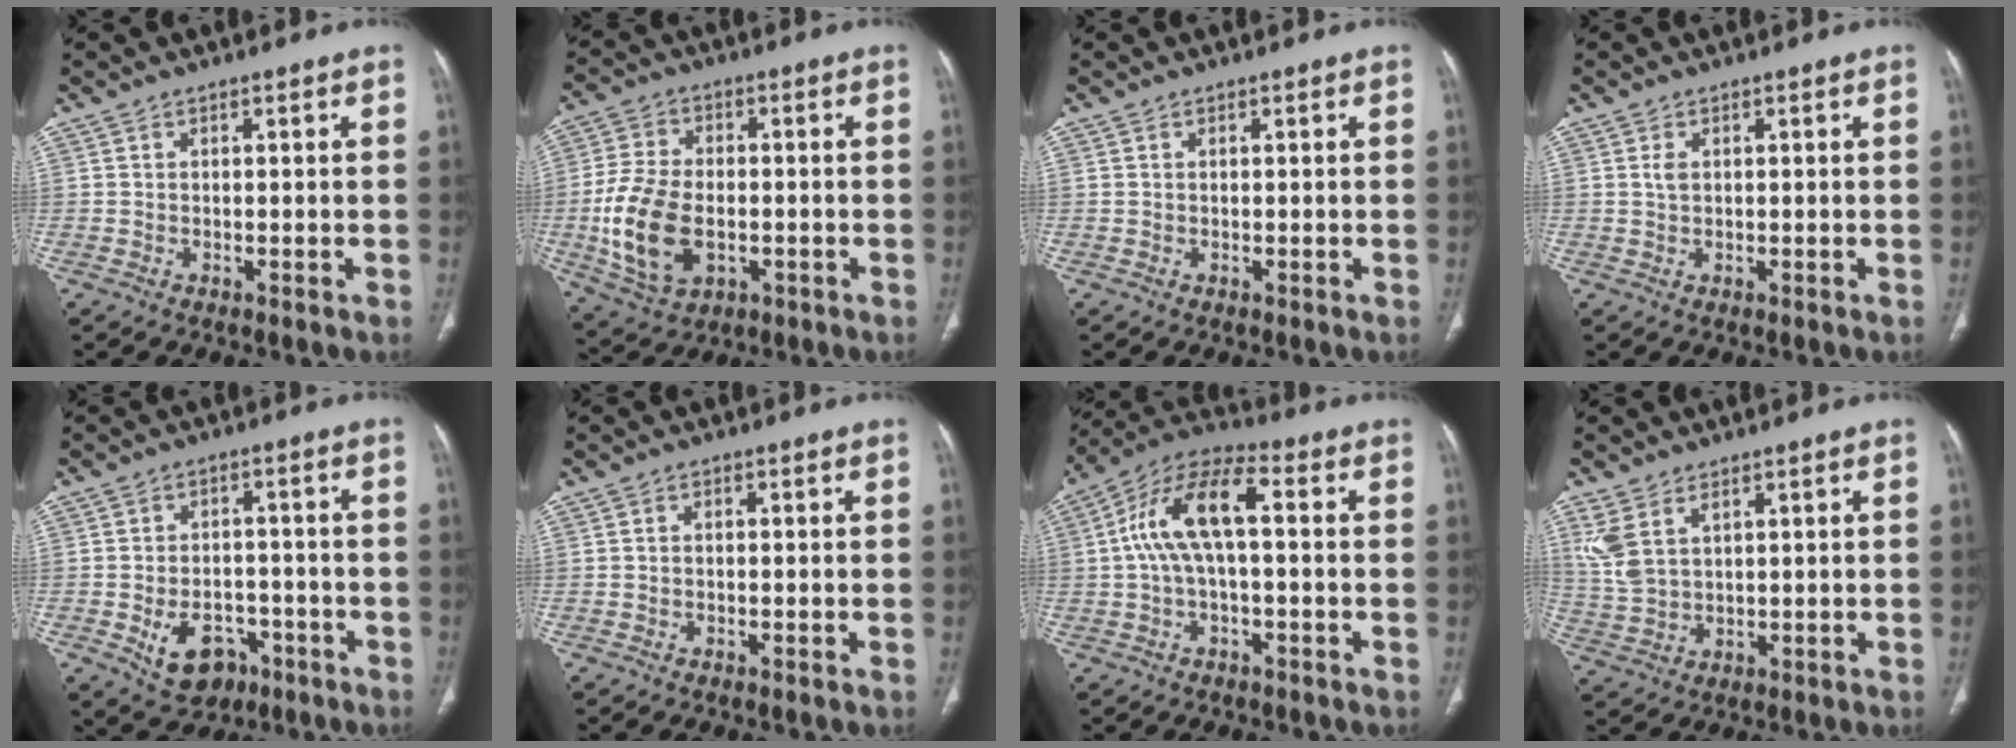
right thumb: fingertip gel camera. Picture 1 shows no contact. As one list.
[{"total": 14.3, "force": [-2.6, 9.1, 10.8], "torque": [-0.211, 0.003, -0.038]}, {"total": 0.0}, {"total": 1.4, "force": [0.4, 0.8, 1.1], "torque": [-0.023, 0.002, 0.010]}, {"total": 9.1, "force": [-4.0, 6.6, 4.9], "torque": [-0.058, 0.028, -0.049]}, {"total": 0.7, "force": [-0.1, 0.5, 0.5], "torque": [-0.007, 0.002, -0.006]}, {"total": 12.2, "force": [0.9, 5.2, 11.0], "torque": [-0.221, 0.043, 0.009]}, {"total": 6.8, "force": [3.3, 3.6, 4.7], "torque": [-0.109, -0.006, 0.078]}]